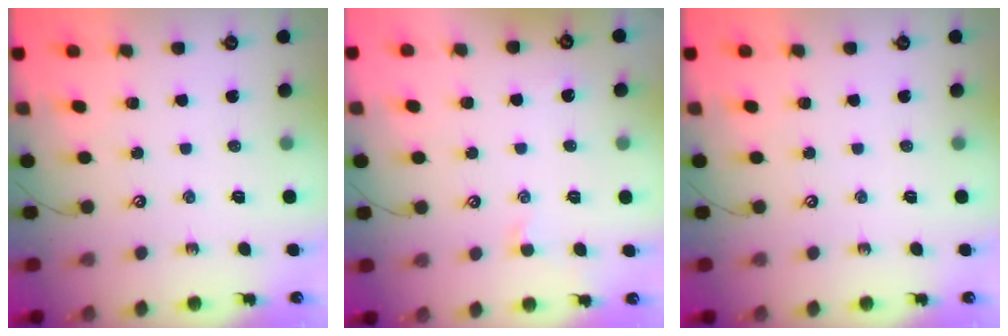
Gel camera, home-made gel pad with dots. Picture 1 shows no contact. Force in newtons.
{"total": 2.0, "press": 2.0, "slide": 0.4}
{"total": 0.0}